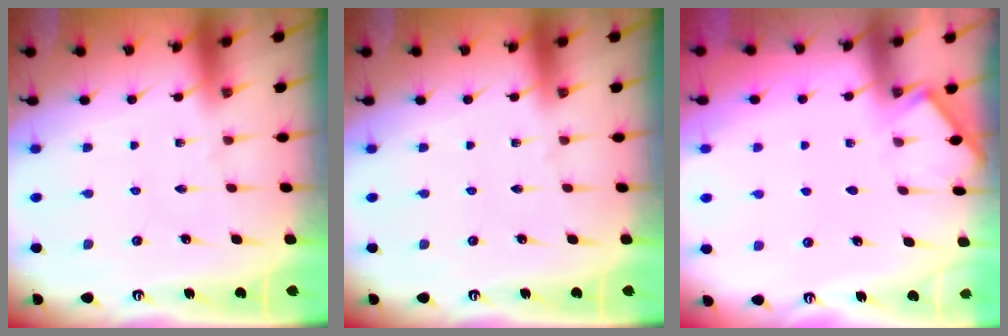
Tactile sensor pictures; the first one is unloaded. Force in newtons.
{"total": 0.0}
{"total": 3.8, "press": 3.7, "slide": 0.5}